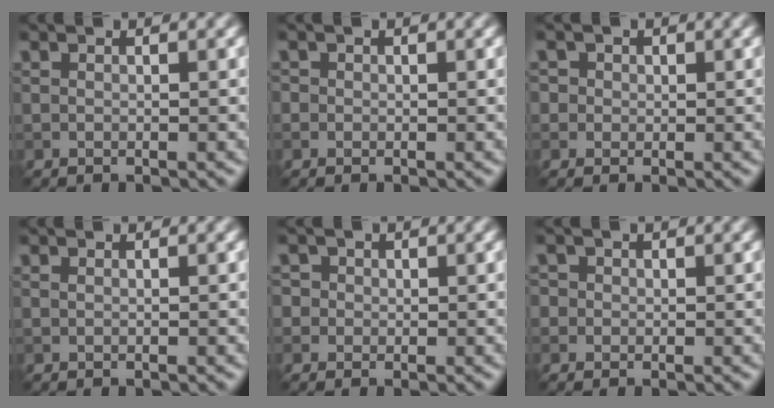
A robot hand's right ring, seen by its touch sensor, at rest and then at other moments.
{"total": 0.6, "force": [0.1, 0.6, 0.1], "torque": [0.005, -0.004, -0.003]}
{"total": 2.7, "force": [1.1, 2.3, 1.0], "torque": [-0.006, 0.010, 0.004]}
{"total": 0.0}
{"total": 2.8, "force": [1.0, 2.4, 1.0], "torque": [0.000, 0.015, -0.004]}
{"total": 1.9, "force": [0.7, 1.7, 0.7], "torque": [0.002, 0.009, -0.005]}